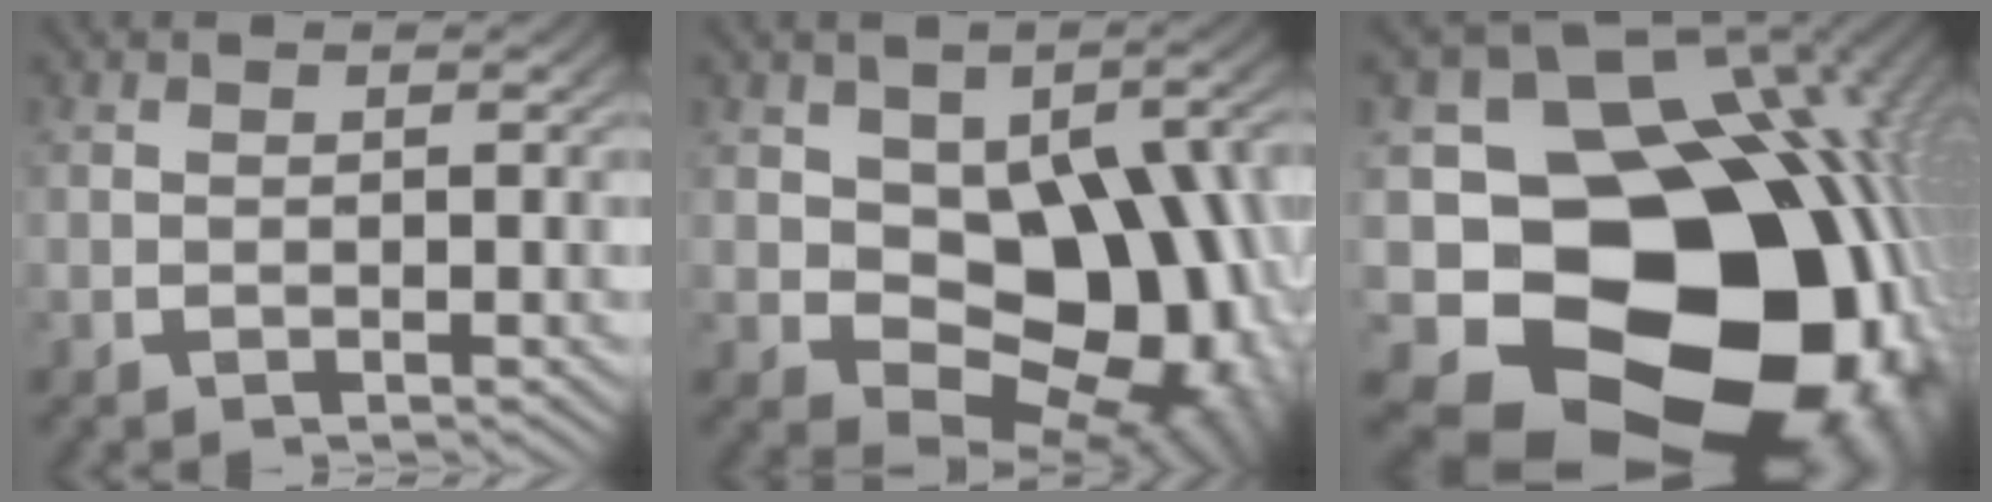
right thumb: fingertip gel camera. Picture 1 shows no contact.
{"total": 14.3, "force": [-2.5, 9.2, 10.6], "torque": [-0.191, -0.055, -0.015]}
{"total": 33.1, "force": [-8.2, 22.7, 22.6], "torque": [-0.401, -0.114, -0.089]}